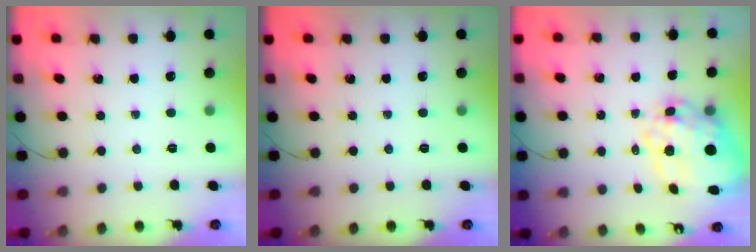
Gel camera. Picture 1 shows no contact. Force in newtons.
{"total": 0.0}
{"total": 17.4, "press": 16.9, "slide": 4.0}